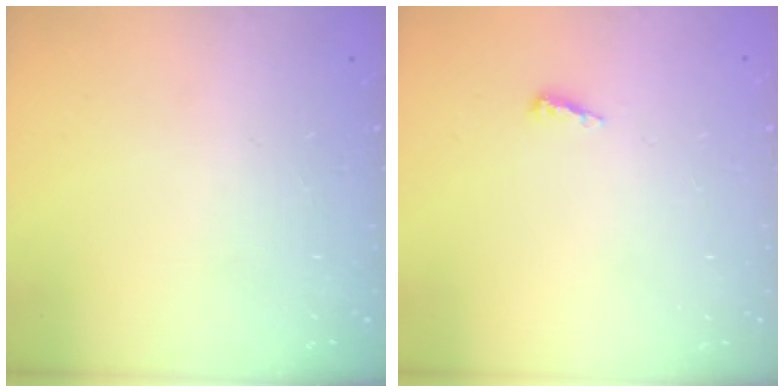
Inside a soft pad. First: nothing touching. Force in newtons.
{"total": 2.5, "press": 2.5, "slide": 0.2}